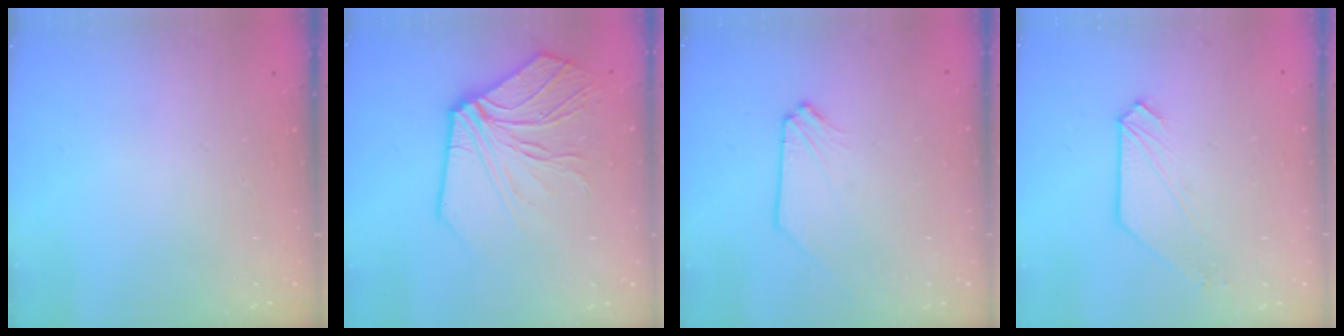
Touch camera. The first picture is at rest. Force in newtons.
{"total": 10.3, "press": 10.2, "slide": 1.7}
{"total": 0.8, "press": 0.8, "slide": 0.1}
{"total": 2.2, "press": 2.2, "slide": 0.3}